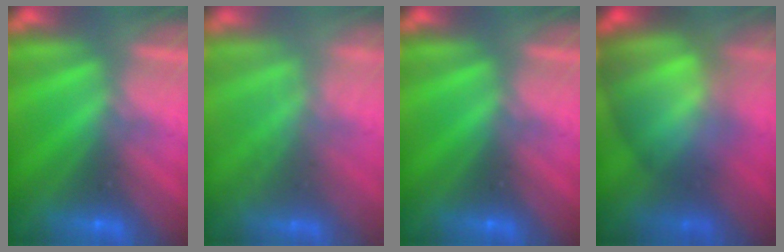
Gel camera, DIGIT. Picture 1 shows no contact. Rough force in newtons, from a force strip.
{"total": 1.7}
{"total": 0.0}
{"total": 7.7}